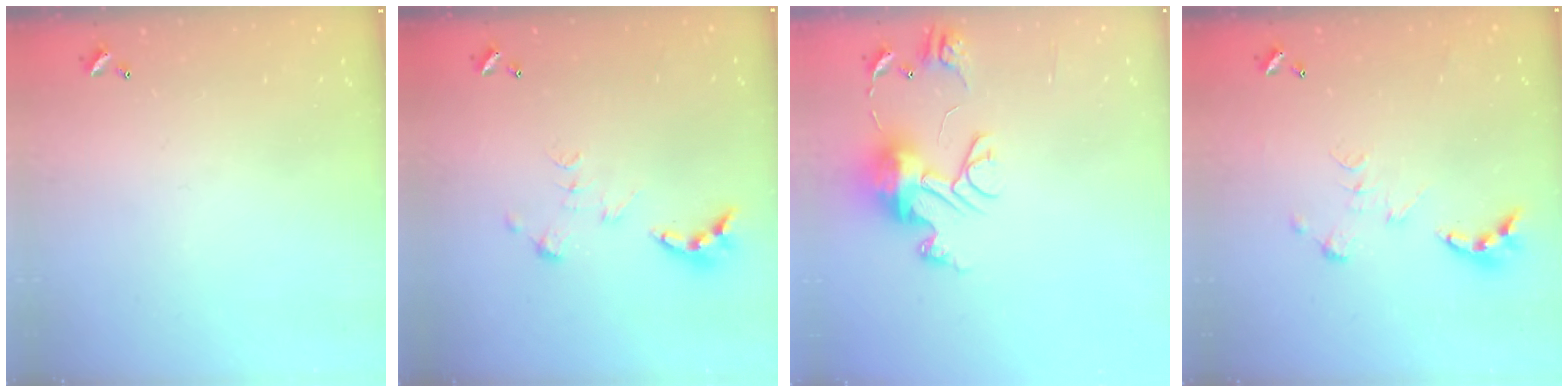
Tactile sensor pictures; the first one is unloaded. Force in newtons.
{"total": 3.3, "press": 3.3, "slide": 0.4}
{"total": 12.0, "press": 11.9, "slide": 1.2}
{"total": 0.0}